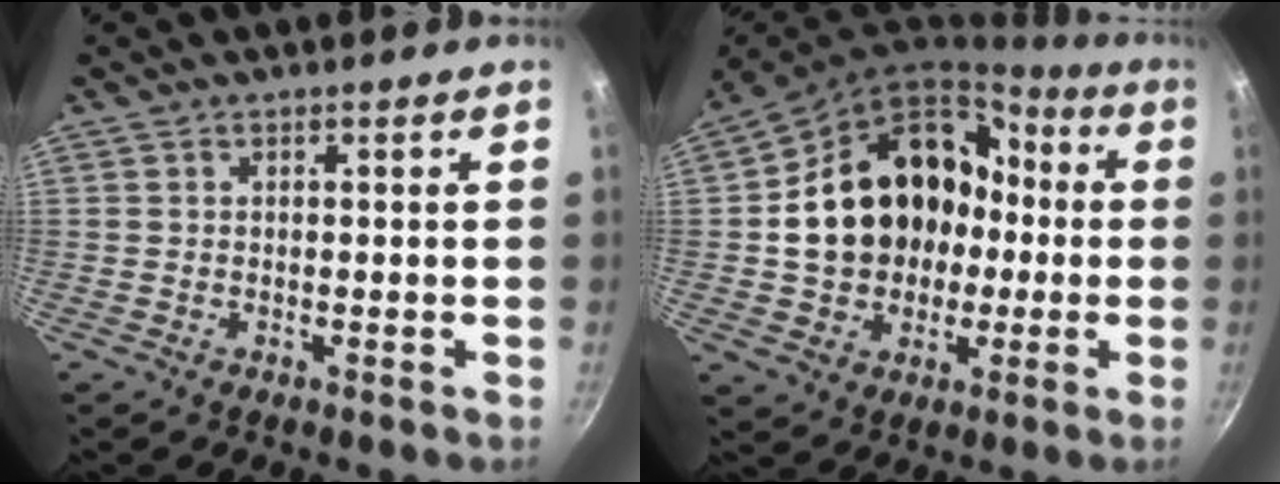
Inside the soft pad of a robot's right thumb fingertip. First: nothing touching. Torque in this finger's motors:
{"motor_torque": [1.32, 3.69, 1.35, -0.56, 0.53]}